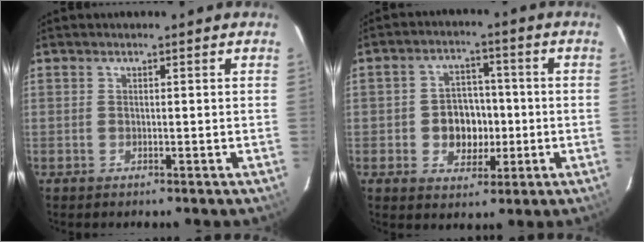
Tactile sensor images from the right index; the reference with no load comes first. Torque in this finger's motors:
{"motor_torque": [0.27, -0.13, 0.24, 0.02]}